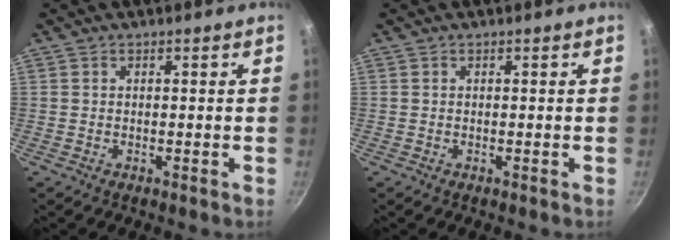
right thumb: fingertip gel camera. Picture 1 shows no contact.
{"total": 0.0}